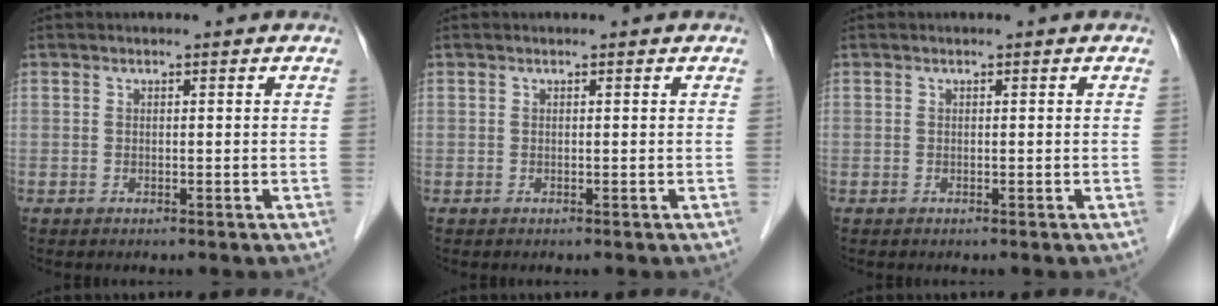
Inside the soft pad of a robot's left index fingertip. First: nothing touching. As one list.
[{"total": 0.0}, {"total": 0.0}]